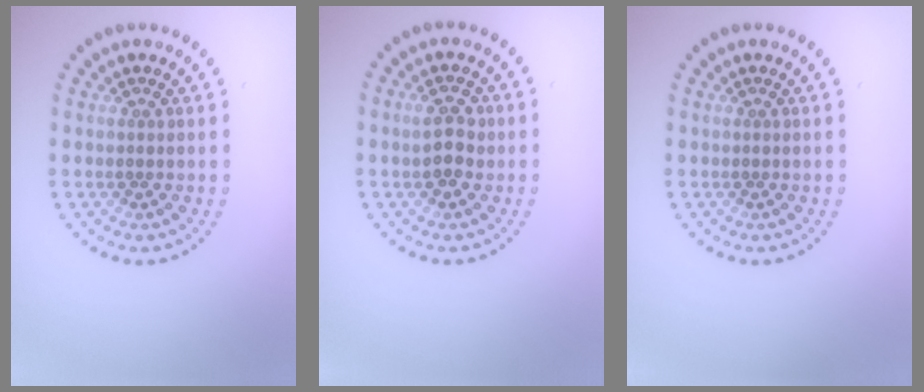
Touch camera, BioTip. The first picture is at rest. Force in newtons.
{"total": 2.7, "press": 2.7, "slide": 0.1}
{"total": 0.0}